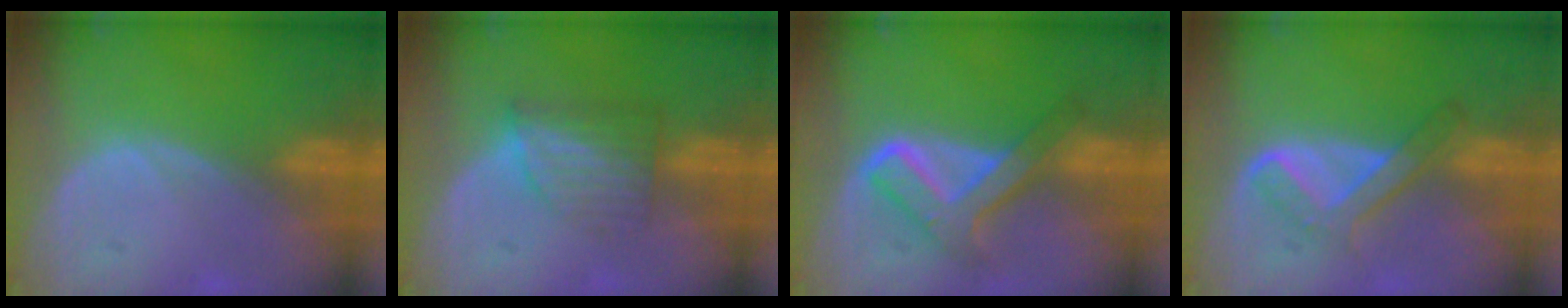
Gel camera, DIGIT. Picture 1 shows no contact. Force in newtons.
{"total": 6.2, "press": 5.5, "slide": 2.9}
{"total": 7.2, "press": 7.2, "slide": 0.3}
{"total": 5.3, "press": 5.1, "slide": 1.4}